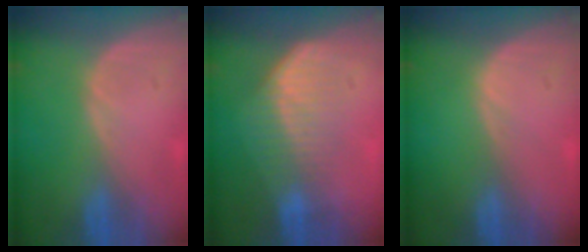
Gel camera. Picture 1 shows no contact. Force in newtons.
{"total": 7.4, "press": 6.4, "slide": 3.8}
{"total": 0.0}